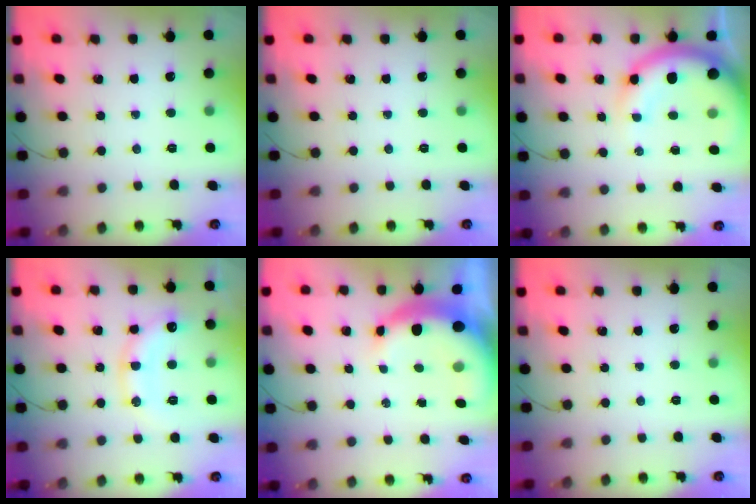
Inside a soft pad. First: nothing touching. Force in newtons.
{"total": 0.0}
{"total": 11.1, "press": 10.9, "slide": 2.2}
{"total": 13.3, "press": 13.3, "slide": 0.9}
{"total": 9.5, "press": 9.4, "slide": 1.8}
{"total": 0.0}